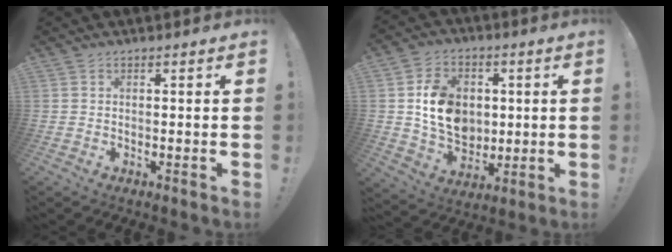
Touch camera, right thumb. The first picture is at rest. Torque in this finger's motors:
{"motor_torque": [2.41, 1.90, 0.31, -2.46, 0.02]}